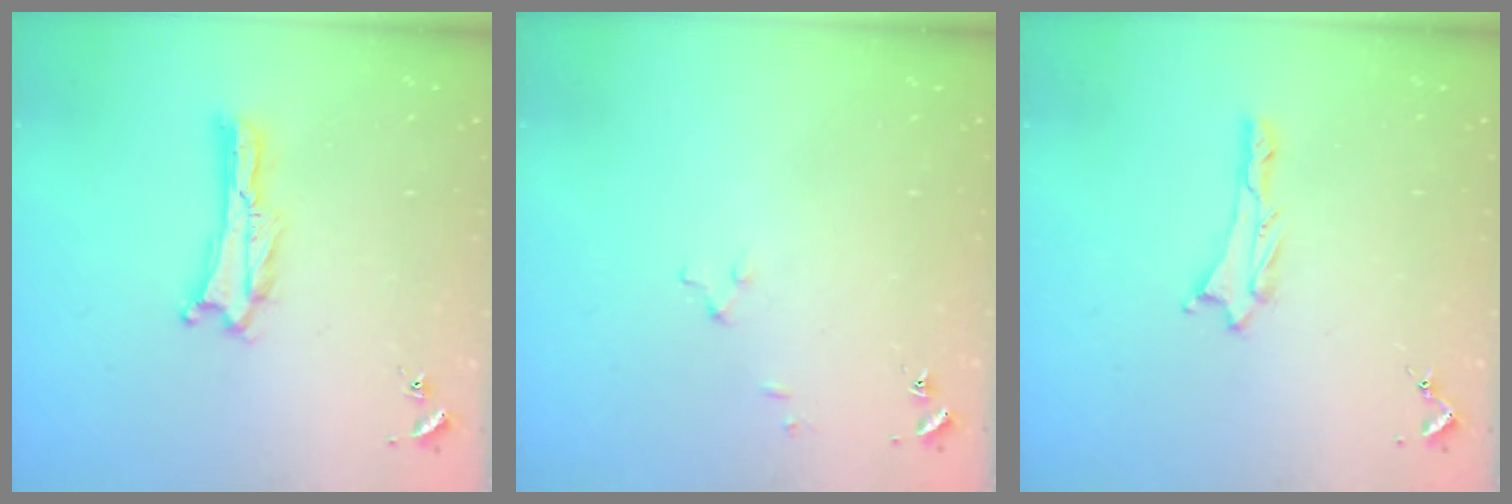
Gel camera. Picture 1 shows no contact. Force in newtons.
{"total": 2.5, "press": 2.5, "slide": 0.2}
{"total": 0.8, "press": 0.8, "slide": 0.2}